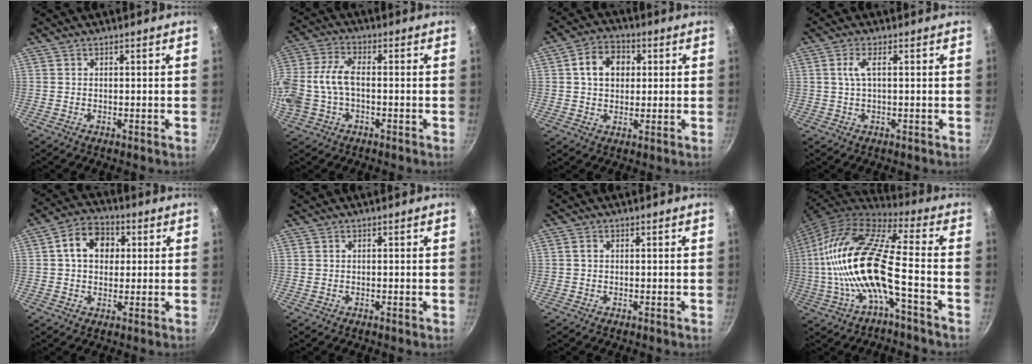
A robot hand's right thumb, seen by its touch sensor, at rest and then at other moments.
{"total": 8.6, "force": [-0.8, 5.6, 6.4], "torque": [-0.150, 0.011, -0.023]}
{"total": 8.4, "force": [1.9, 6.5, 5.1], "torque": [-0.061, 0.010, 0.022]}
{"total": 3.1, "force": [0.5, 0.9, 2.9], "torque": [-0.067, 0.006, 0.011]}
{"total": 9.5, "force": [2.0, 7.3, 5.9], "torque": [-0.069, 0.014, 0.018]}
{"total": 0.0}
{"total": 0.9, "force": [0.2, 0.7, 0.5], "torque": [-0.008, 0.004, 0.002]}
{"total": 19.6, "force": [-3.3, 5.8, 18.5], "torque": [-0.360, 0.040, -0.074]}